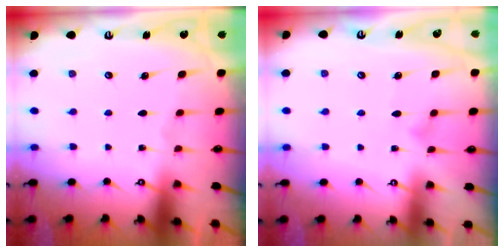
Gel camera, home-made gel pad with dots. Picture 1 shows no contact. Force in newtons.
{"total": 4.8, "press": 4.8, "slide": 0.4}